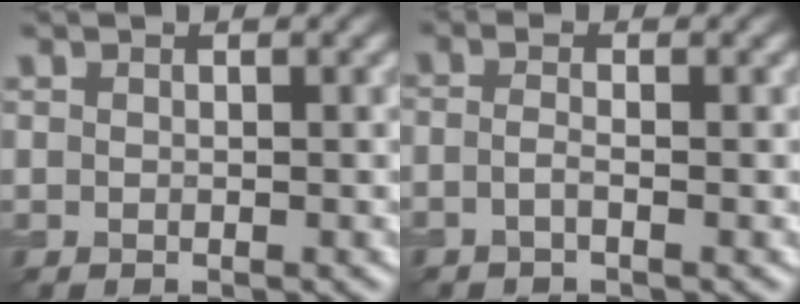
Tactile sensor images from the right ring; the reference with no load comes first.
{"total": 1.4, "force": [-0.5, 0.5, 1.3], "torque": [-0.022, -0.003, -0.016]}